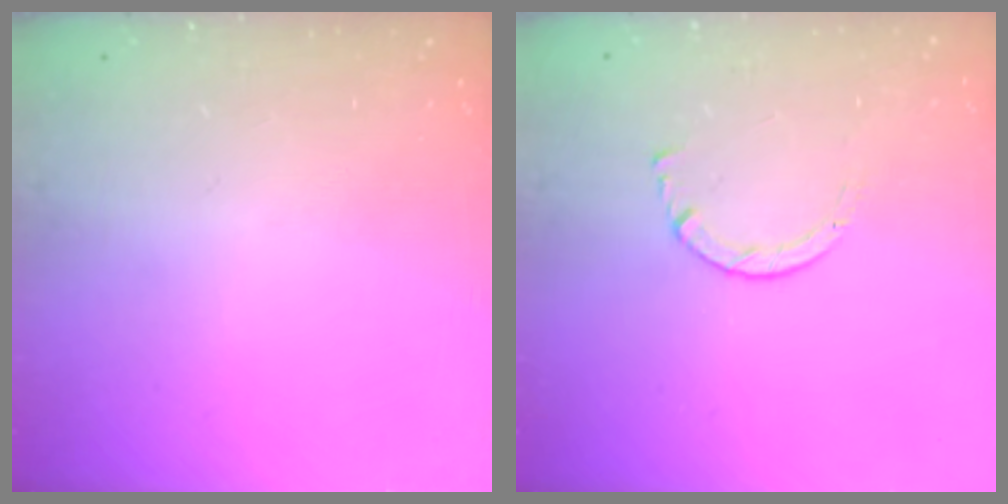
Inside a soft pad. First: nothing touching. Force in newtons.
{"total": 2.7, "press": 2.7, "slide": 0.3}